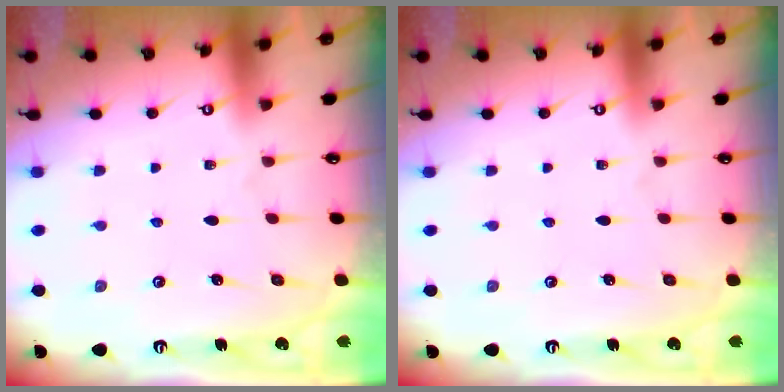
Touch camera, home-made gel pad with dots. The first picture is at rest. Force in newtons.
{"total": 0.0}